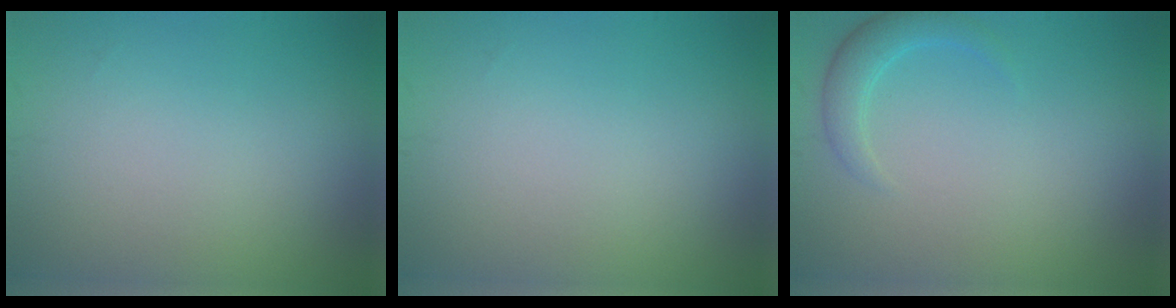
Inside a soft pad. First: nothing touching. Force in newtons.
{"total": 0.0}
{"total": 2.1, "press": 2.1, "slide": 0.2}